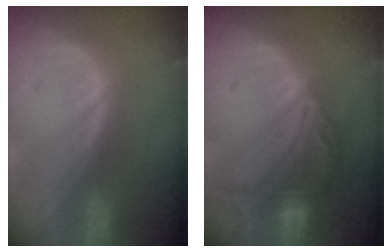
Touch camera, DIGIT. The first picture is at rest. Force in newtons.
{"total": 8.2, "press": 8.2, "slide": 0.4}